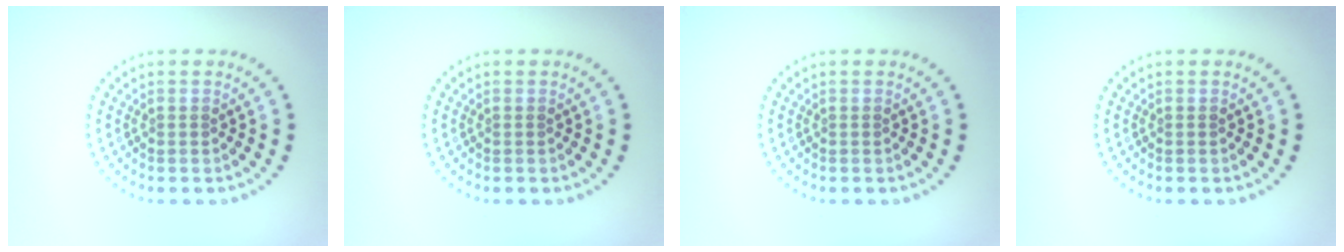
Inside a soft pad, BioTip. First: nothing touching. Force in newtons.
{"total": 0.0}
{"total": 0.0}
{"total": 0.0}